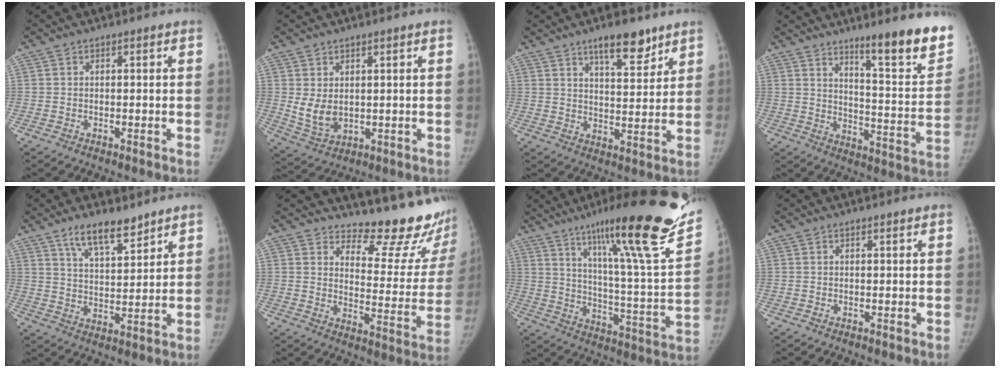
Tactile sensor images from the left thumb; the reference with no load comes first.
{"total": 5.8, "force": [1.1, 3.8, 4.2], "torque": [-0.070, -0.017, 0.038]}
{"total": 9.3, "force": [6.6, 3.0, 5.8], "torque": [-0.067, -0.044, 0.105]}
{"total": 18.1, "force": [12.4, 2.6, 13.0], "torque": [-0.138, -0.096, 0.185]}
{"total": 9.5, "force": [7.0, 3.3, 5.5], "torque": [-0.073, -0.047, 0.126]}
{"total": 17.9, "force": [16.2, 4.4, 6.1], "torque": [-0.029, -0.172, 0.200]}
{"total": 30.1, "force": [20.4, 3.2, 21.9], "torque": [-0.311, -0.096, 0.301]}
{"total": 0.7, "force": [0.6, 0.0, 0.3], "torque": [-0.007, -0.003, 0.011]}